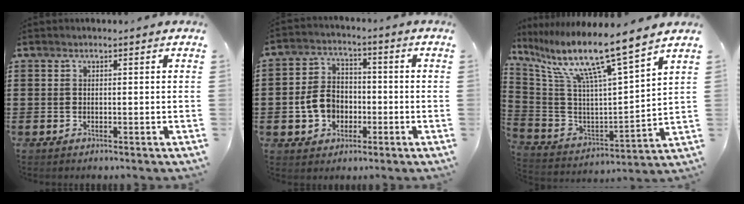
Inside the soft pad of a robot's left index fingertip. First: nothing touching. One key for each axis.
{"total": 6.7, "fx": -1.6, "fy": 5.4, "fz": 3.6, "tx": -0.095, "ty": 0.009, "tz": -0.034}
{"total": 11.6, "fx": 8.3, "fy": 0.0, "fz": 8.1, "tx": -0.174, "ty": -0.065, "tz": 0.130}